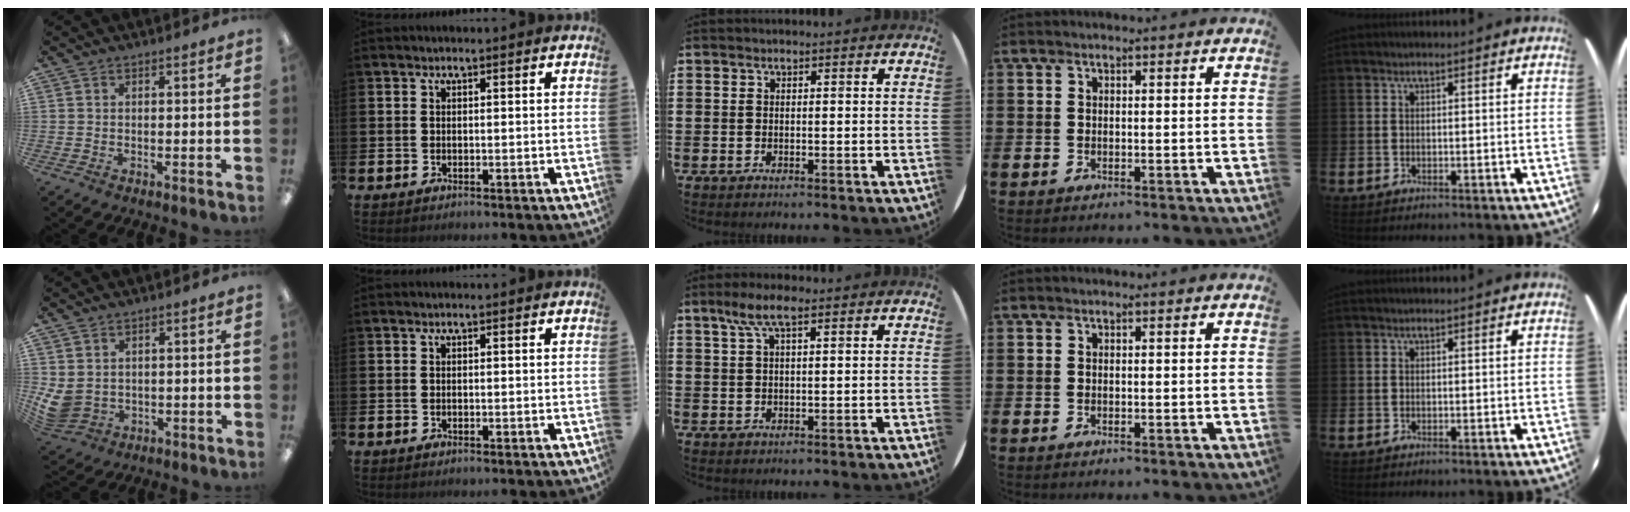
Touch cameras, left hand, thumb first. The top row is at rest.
{"thumb": {"total": 4.8, "force": [1.1, 4.0, 2.4], "torque": [-0.069, -0.010, 0.024]}, "middle": {"total": 4.4, "force": [2.4, 1.2, 3.4], "torque": [-0.073, 0.008, 0.042]}}